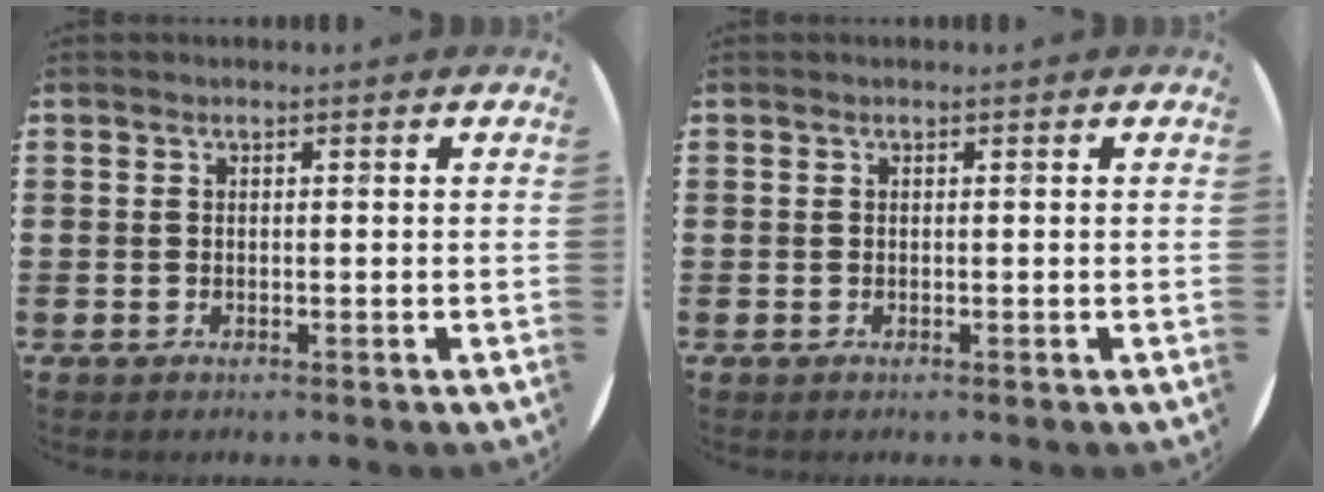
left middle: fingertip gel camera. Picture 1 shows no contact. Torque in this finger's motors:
{"motor_torque": [0.00, 0.00, 0.00, 0.00]}